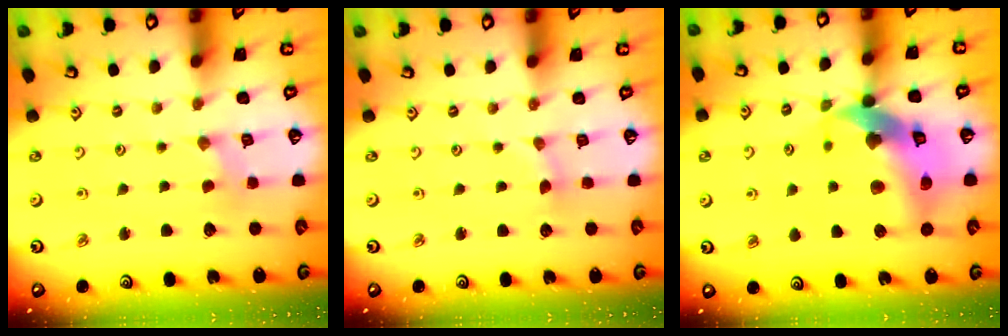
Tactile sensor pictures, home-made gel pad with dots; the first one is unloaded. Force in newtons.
{"total": 1.0, "press": 1.0, "slide": 0.2}
{"total": 17.0, "press": 16.9, "slide": 2.3}